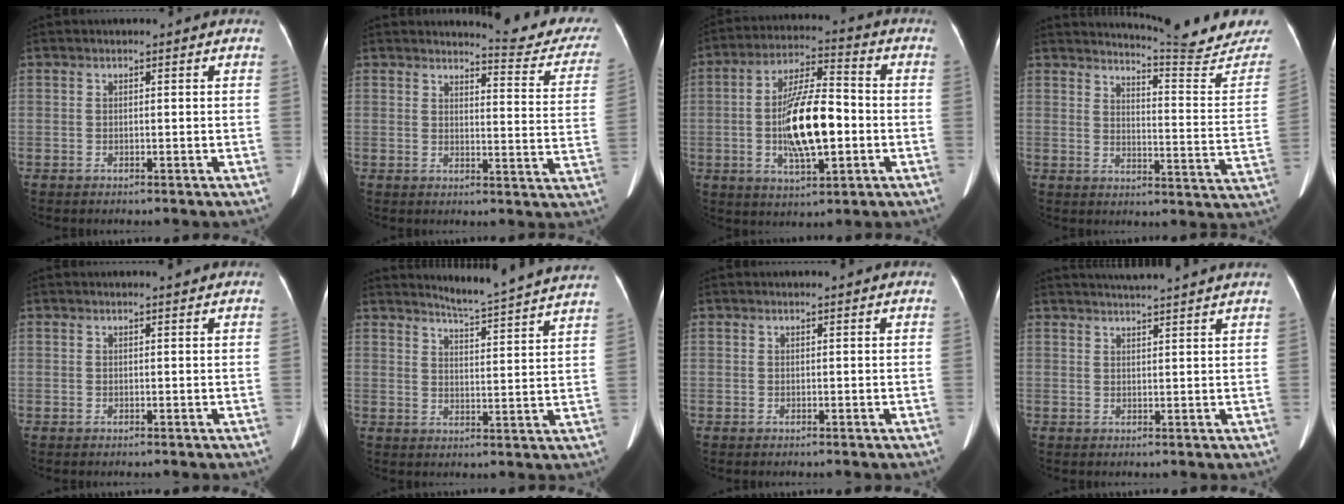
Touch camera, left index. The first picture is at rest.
{"total": 11.6, "force": [11.3, 1.1, 2.5], "torque": [-0.011, -0.070, 0.107]}
{"total": 13.4, "force": [-1.9, 3.8, 12.7], "torque": [-0.237, 0.007, -0.031]}
{"total": 15.8, "force": [15.4, 0.0, 3.3], "torque": [-0.037, -0.096, 0.175]}
{"total": 1.3, "force": [1.2, -0.1, 0.4], "torque": [-0.009, 0.000, 0.019]}
{"total": 14.6, "force": [13.9, -1.6, 4.2], "torque": [-0.074, -0.054, 0.168]}
{"total": 1.7, "force": [1.6, 0.0, 0.5], "torque": [-0.011, 0.011, 0.019]}
{"total": 9.2, "force": [8.5, -0.9, 3.3], "torque": [-0.051, 0.021, 0.105]}